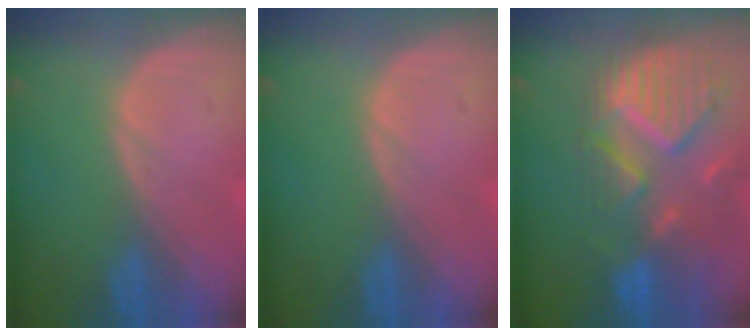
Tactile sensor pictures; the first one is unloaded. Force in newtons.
{"total": 0.0}
{"total": 12.0, "press": 10.5, "slide": 5.8}